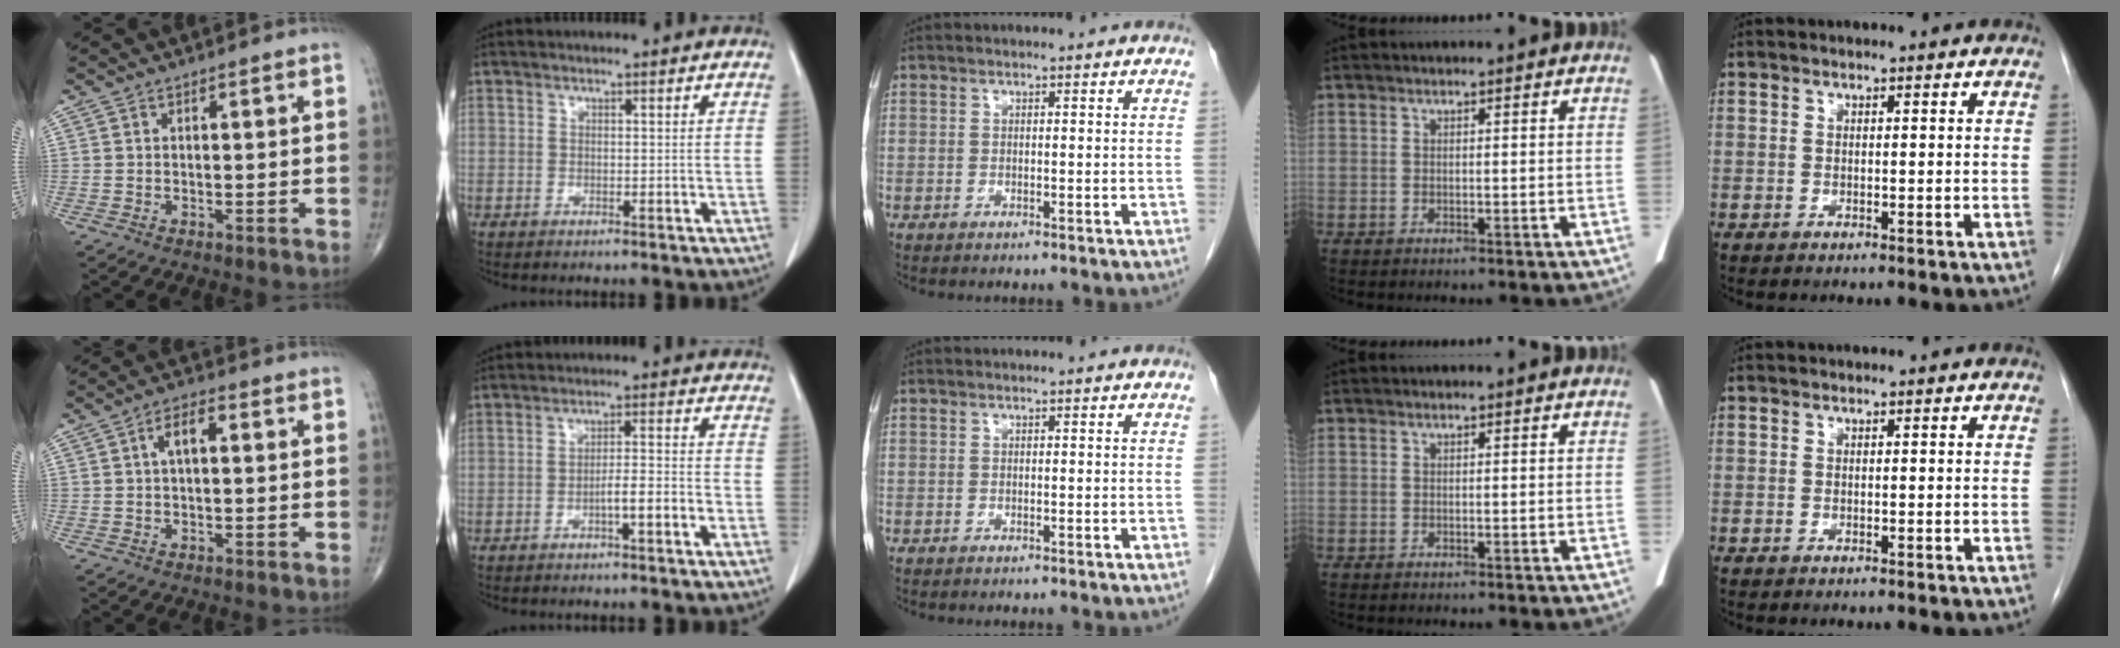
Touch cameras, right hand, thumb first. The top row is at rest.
{"thumb": {"total": 4.4, "force": [0.8, 2.0, 3.8], "torque": [-0.066, 0.013, 0.009]}, "index": {"total": 4.4, "force": [-2.1, 0.3, 3.9], "torque": [-0.058, 0.009, -0.032]}}